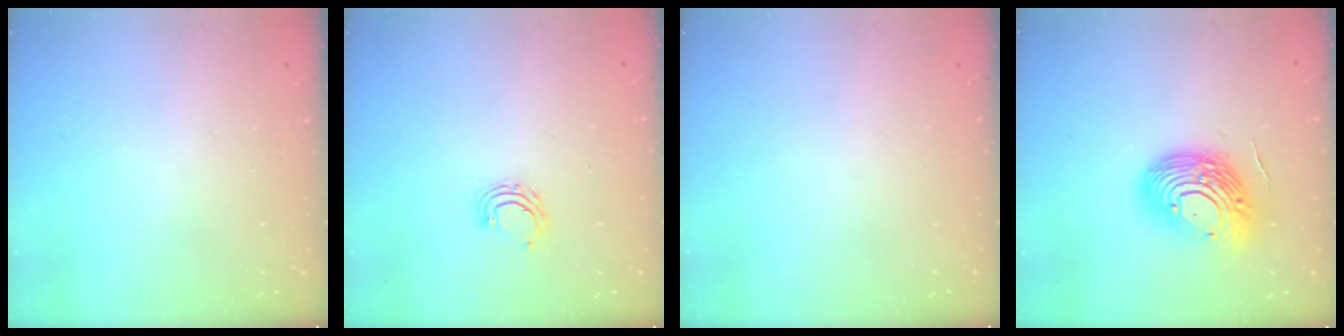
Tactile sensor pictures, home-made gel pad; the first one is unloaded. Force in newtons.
{"total": 4.9, "press": 4.9, "slide": 0.5}
{"total": 0.0}
{"total": 14.5, "press": 14.4, "slide": 1.9}